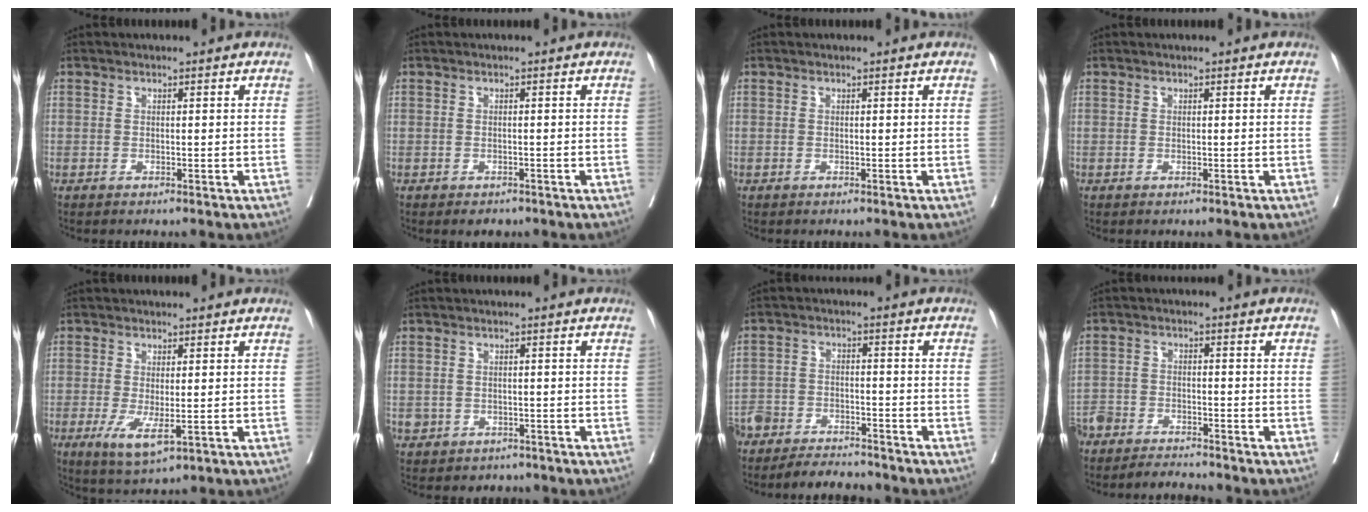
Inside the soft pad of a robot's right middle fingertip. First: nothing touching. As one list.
[{"total": 2.0, "force": [-1.5, 1.0, 0.7], "torque": [-0.008, -0.001, -0.018]}, {"total": 0.0}, {"total": 0.0}, {"total": 5.2, "force": [-1.6, 1.5, 4.7], "torque": [-0.089, -0.015, -0.018]}, {"total": 2.9, "force": [-1.9, 2.2, 0.1], "torque": [-0.004, 0.010, -0.027]}, {"total": 9.6, "force": [-8.9, 2.7, 2.4], "torque": [-0.033, 0.007, -0.141]}, {"total": 7.7, "force": [-7.5, 1.3, 1.4], "torque": [-0.016, 0.003, -0.125]}]